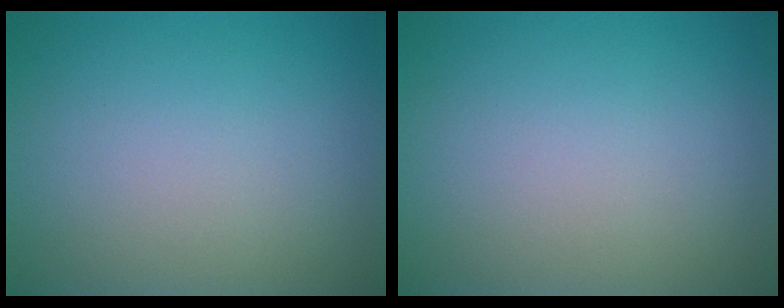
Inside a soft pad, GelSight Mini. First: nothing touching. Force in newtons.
{"total": 0.0}